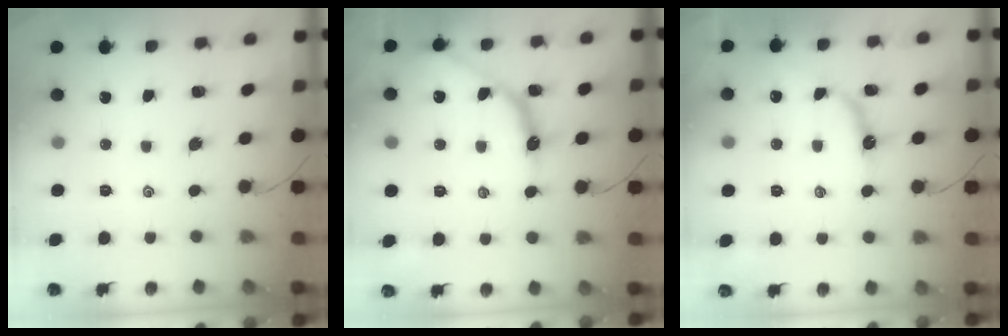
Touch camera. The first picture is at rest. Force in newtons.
{"total": 12.1, "press": 12.1, "slide": 1.1}
{"total": 9.3, "press": 9.2, "slide": 1.0}